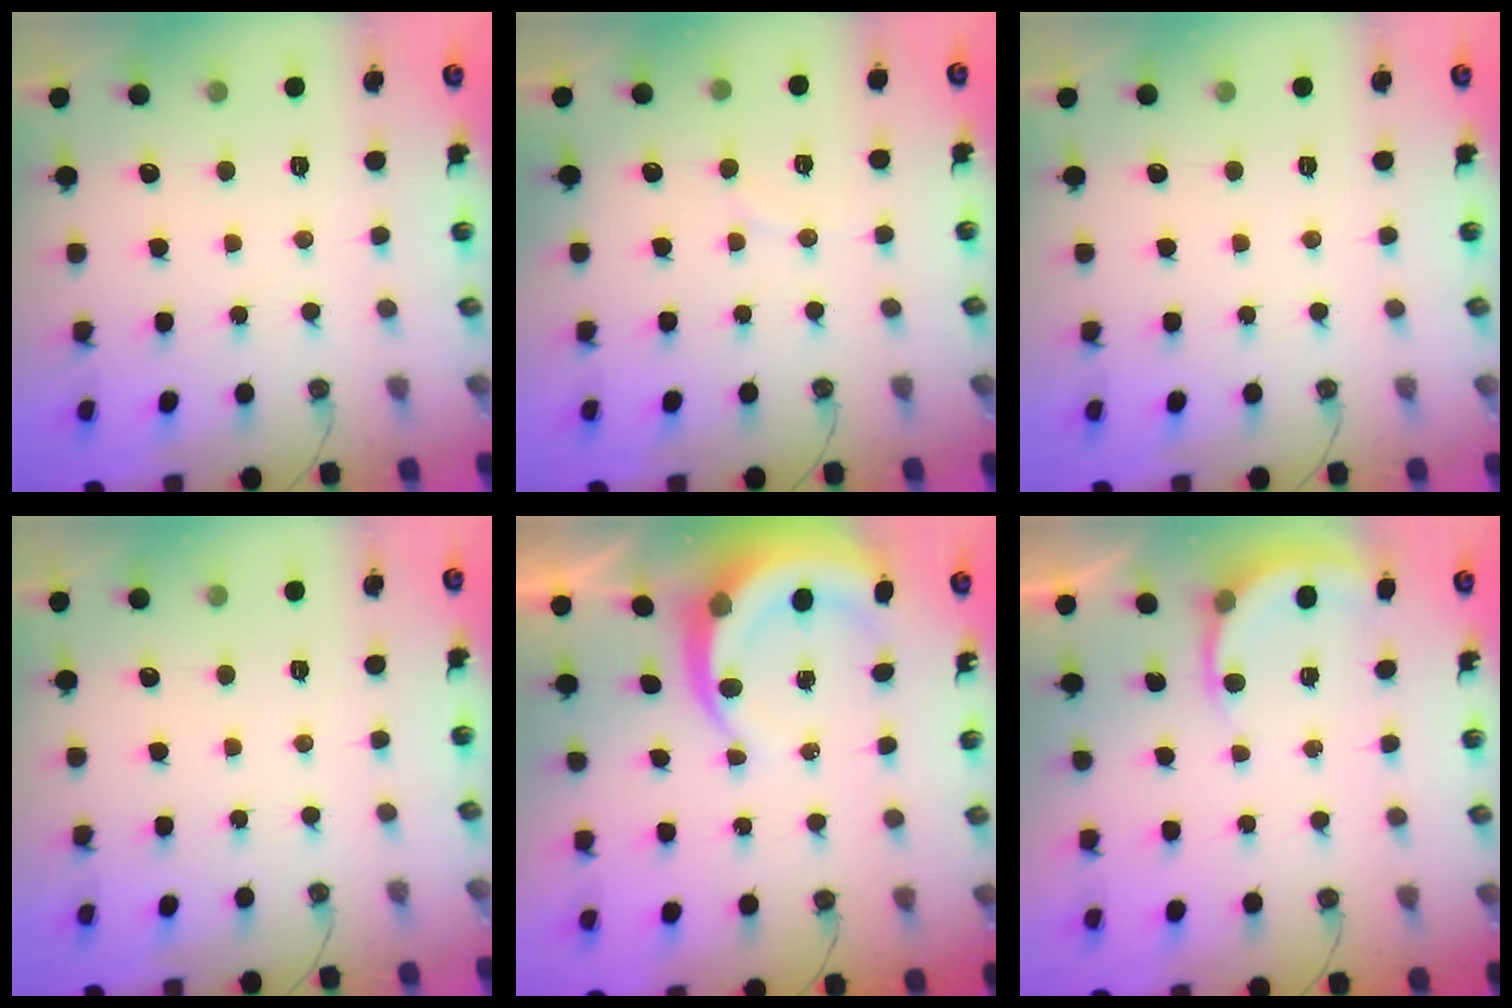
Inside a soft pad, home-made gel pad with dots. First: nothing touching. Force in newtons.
{"total": 2.9, "press": 2.9, "slide": 0.3}
{"total": 0.0}
{"total": 0.0}
{"total": 6.9, "press": 6.9, "slide": 0.9}
{"total": 4.2, "press": 4.1, "slide": 0.3}